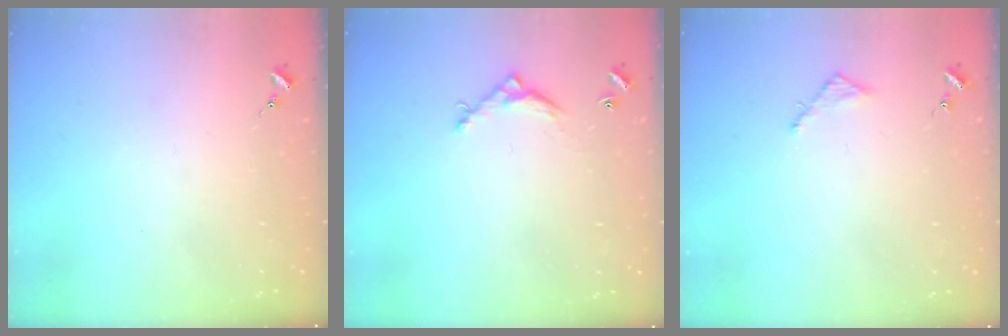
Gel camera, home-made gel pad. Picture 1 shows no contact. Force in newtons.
{"total": 5.5, "press": 5.5, "slide": 0.3}
{"total": 2.5, "press": 2.5, "slide": 0.2}